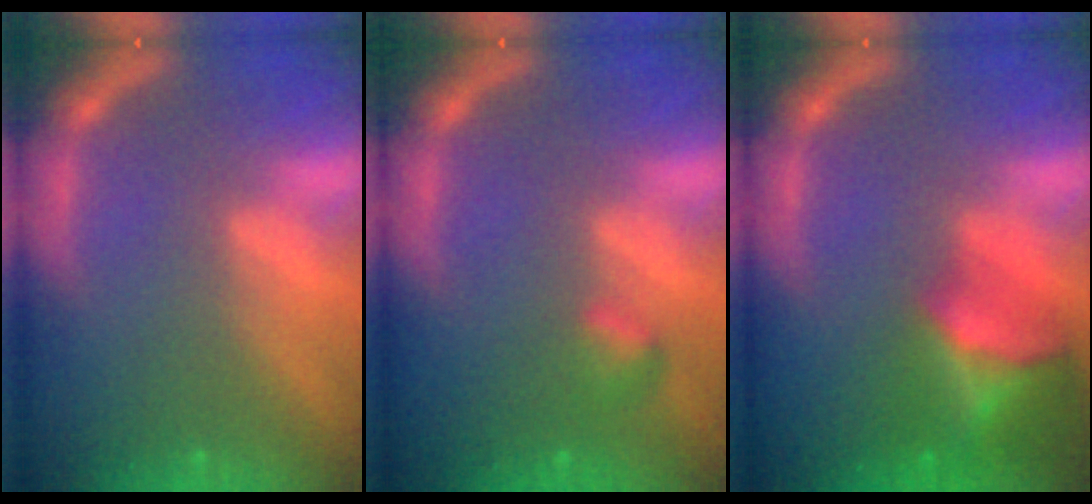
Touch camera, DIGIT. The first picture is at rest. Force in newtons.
{"total": 1.4}
{"total": 8.0}